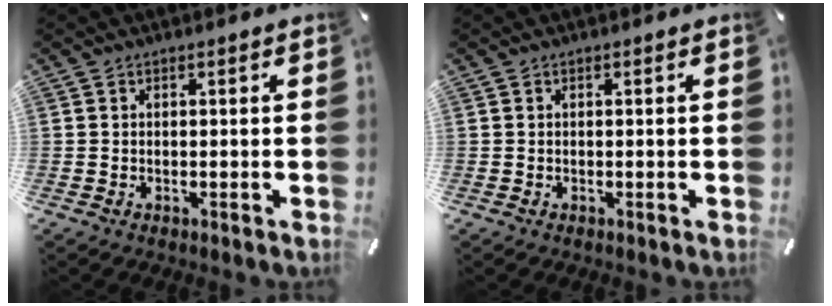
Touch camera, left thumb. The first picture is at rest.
{"total": 0.0}